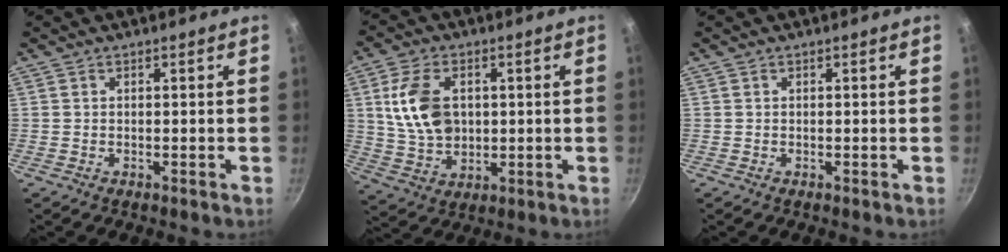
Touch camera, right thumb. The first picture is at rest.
{"total": 11.8, "force": [2.0, 8.0, 8.4], "torque": [-0.145, -0.007, 0.044]}
{"total": 0.0}